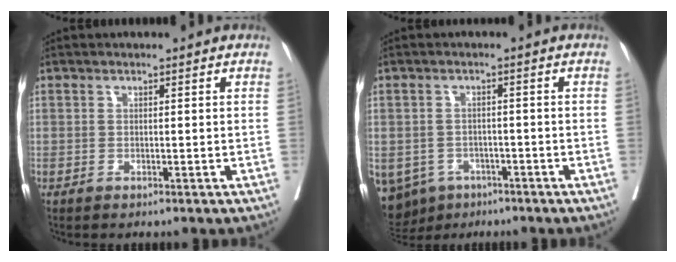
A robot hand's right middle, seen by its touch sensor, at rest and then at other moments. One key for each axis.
{"total": 10.1, "fx": -5.6, "fy": 8.0, "fz": 2.6, "tx": -0.078, "ty": 0.001, "tz": -0.071}